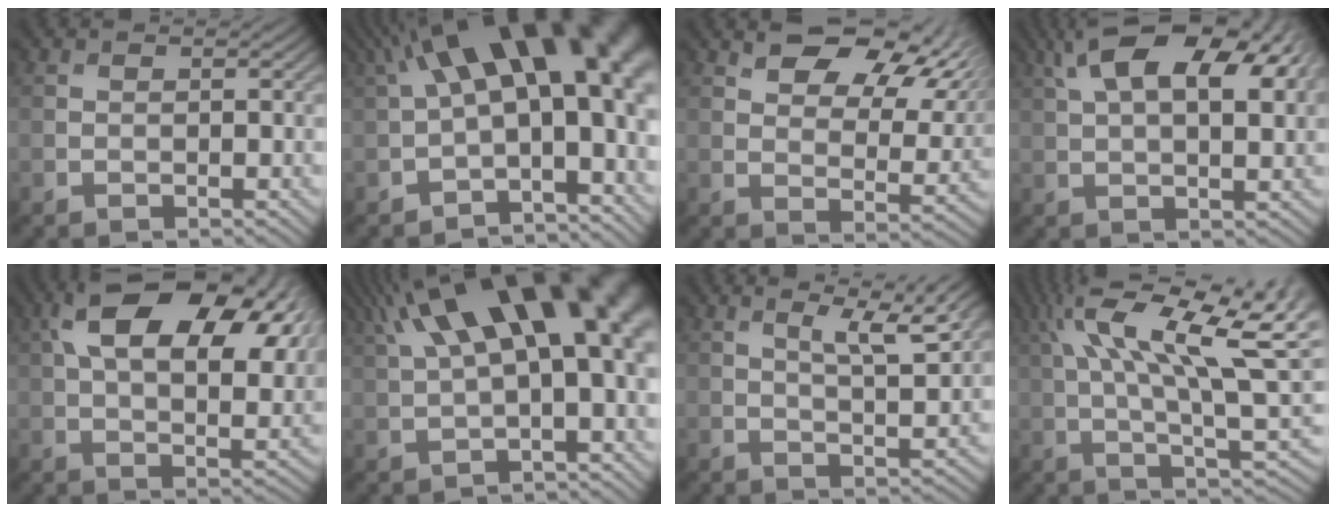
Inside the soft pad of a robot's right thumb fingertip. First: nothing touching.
{"total": 17.8, "force": [3.7, 8.1, 15.4], "torque": [-0.213, 0.023, 0.085]}
{"total": 12.0, "force": [7.2, 5.6, 7.8], "torque": [-0.132, 0.001, 0.116]}
{"total": 14.9, "force": [5.8, 6.7, 11.9], "torque": [-0.206, 0.035, 0.086]}
{"total": 16.3, "force": [6.4, 8.6, 12.3], "torque": [-0.204, 0.027, 0.089]}
{"total": 16.3, "force": [4.6, 6.0, 14.4], "torque": [-0.227, 0.038, 0.085]}
{"total": 6.6, "force": [3.4, 1.1, 5.6], "torque": [-0.079, 0.006, 0.056]}
{"total": 18.7, "force": [6.7, 6.6, 16.2], "torque": [-0.273, 0.034, 0.111]}